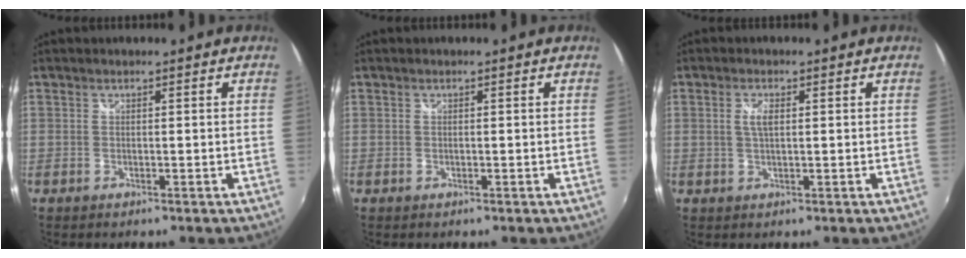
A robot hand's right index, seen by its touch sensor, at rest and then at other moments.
{"total": 0.0}
{"total": 2.5, "force": [0.5, 1.0, 2.3], "torque": [-0.044, 0.001, 0.007]}